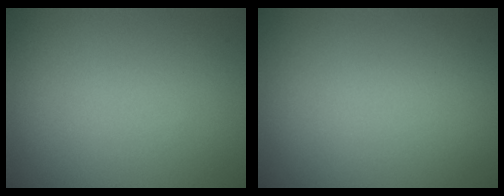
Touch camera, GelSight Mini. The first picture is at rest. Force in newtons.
{"total": 0.0}